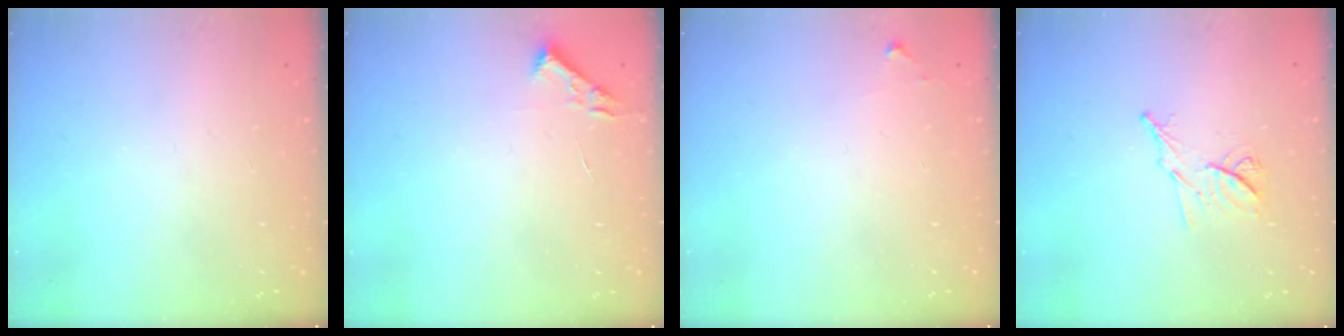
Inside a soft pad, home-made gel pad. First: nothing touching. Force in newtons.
{"total": 2.7, "press": 2.7, "slide": 0.4}
{"total": 5.0, "press": 5.0, "slide": 0.7}
{"total": 8.6, "press": 8.6, "slide": 0.7}